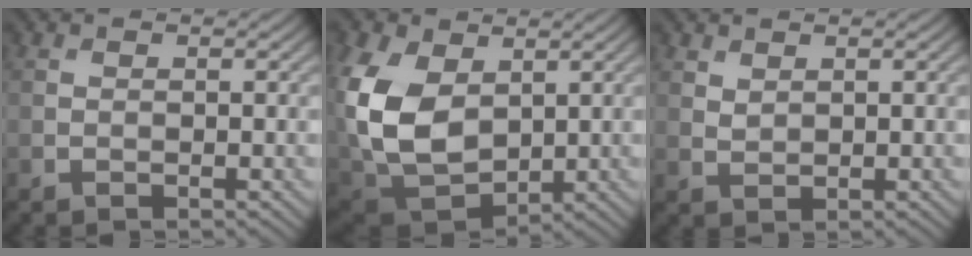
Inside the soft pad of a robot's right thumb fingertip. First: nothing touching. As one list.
[{"total": 16.0, "force": [2.8, 11.0, 11.3], "torque": [-0.284, -0.015, 0.068]}, {"total": 1.4, "force": [1.2, 0.7, 0.5], "torque": [-0.018, -0.002, 0.028]}]